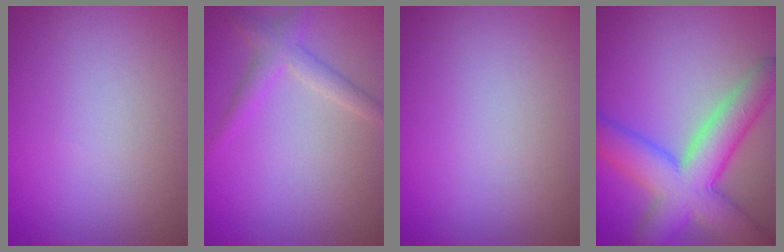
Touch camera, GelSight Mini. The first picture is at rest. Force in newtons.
{"total": 2.4, "press": 2.4, "slide": 0.2}
{"total": 0.0}
{"total": 9.2, "press": 9.2, "slide": 0.2}